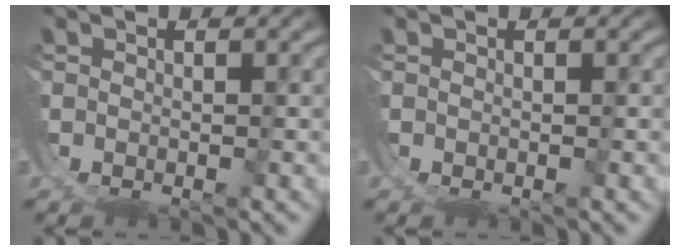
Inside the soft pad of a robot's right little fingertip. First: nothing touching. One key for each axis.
{"total": 0.0}